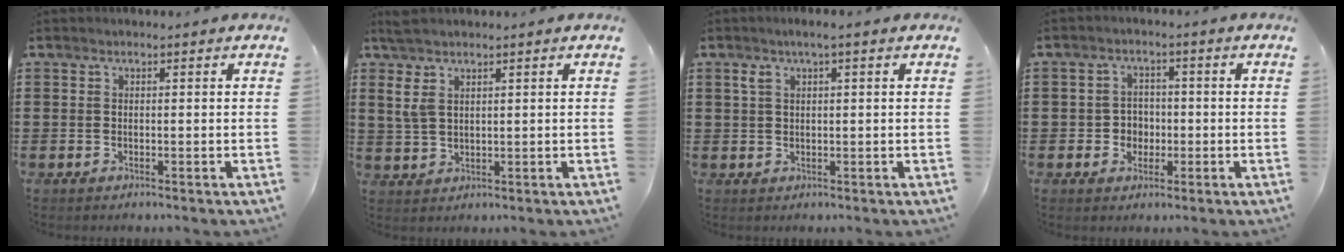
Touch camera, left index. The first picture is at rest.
{"total": 3.6, "force": [2.1, 1.2, 2.8], "torque": [-0.066, 0.001, 0.035]}
{"total": 2.3, "force": [0.6, 0.6, 2.1], "torque": [-0.041, 0.004, 0.009]}
{"total": 3.2, "force": [-0.8, 2.9, 1.1], "torque": [-0.031, 0.005, -0.020]}